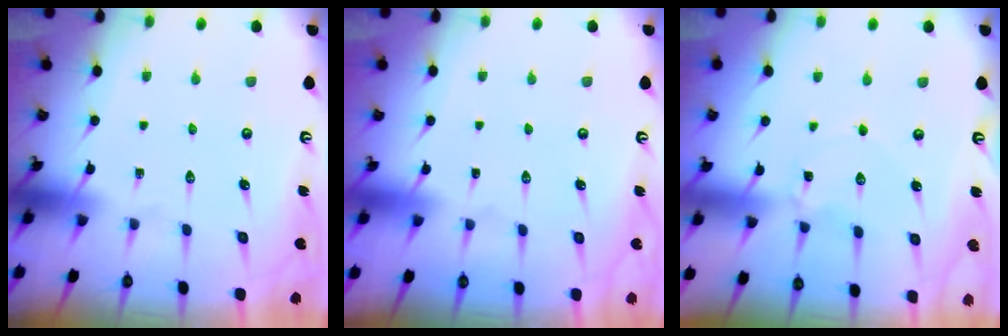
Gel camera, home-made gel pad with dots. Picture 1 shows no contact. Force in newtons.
{"total": 1.6, "press": 1.6, "slide": 0.1}
{"total": 2.2, "press": 2.2, "slide": 0.2}